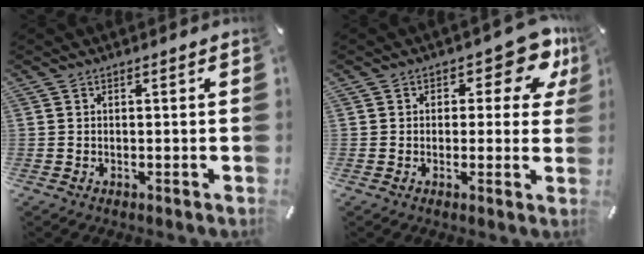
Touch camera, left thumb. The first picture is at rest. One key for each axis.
{"total": 9.3, "fx": 4.7, "fy": 4.9, "fz": 6.3, "tx": -0.076, "ty": -0.023, "tz": 0.077}